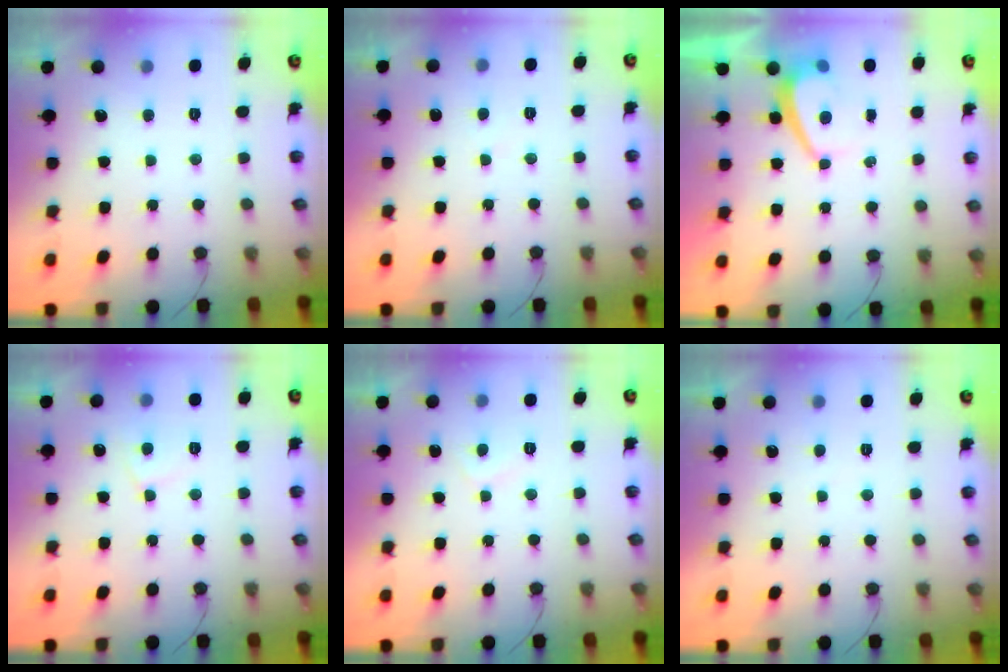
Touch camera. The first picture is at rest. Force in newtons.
{"total": 1.1, "press": 1.0, "slide": 0.4}
{"total": 1.7, "press": 1.6, "slide": 0.6}
{"total": 4.5, "press": 4.5, "slide": 0.5}
{"total": 2.2, "press": 2.1, "slide": 0.5}
{"total": 0.9, "press": 0.8, "slide": 0.4}